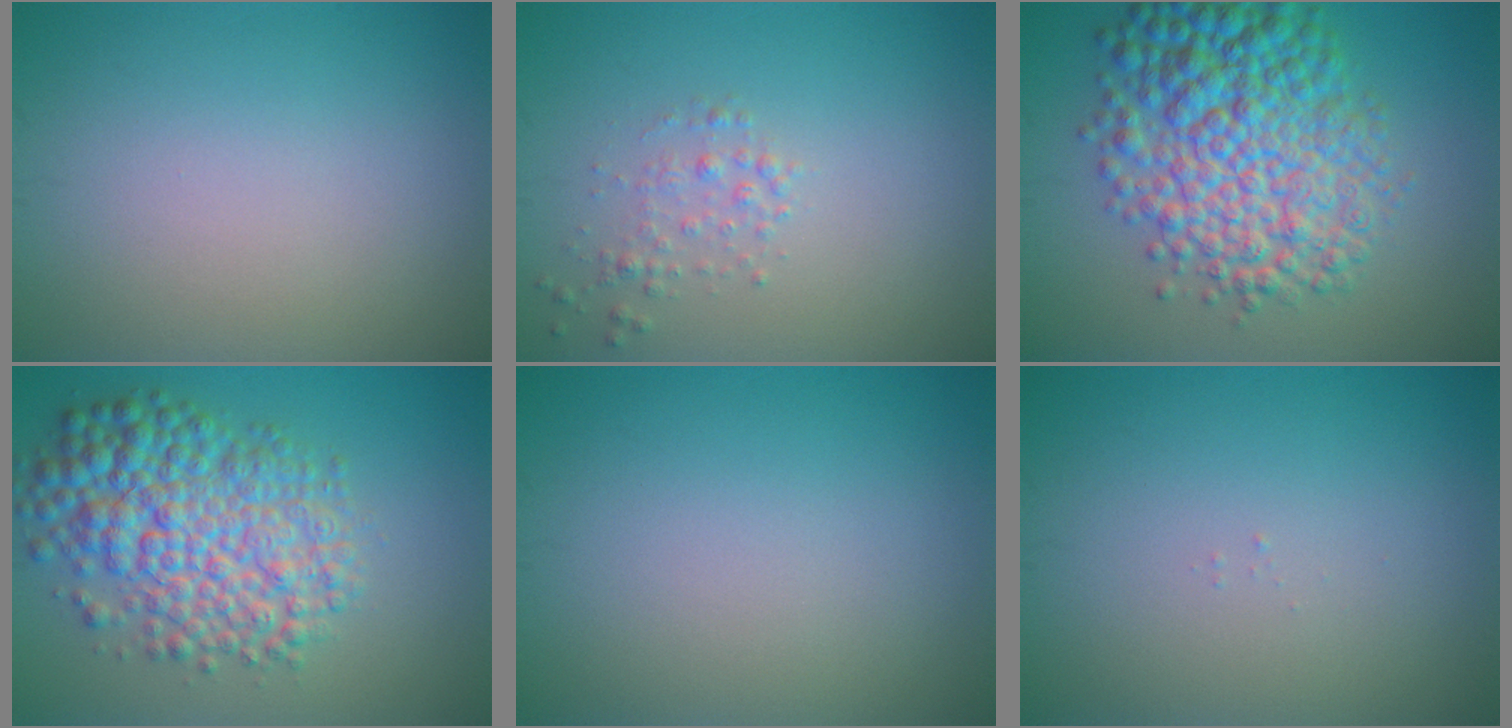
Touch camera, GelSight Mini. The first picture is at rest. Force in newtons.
{"total": 1.4, "press": 1.4, "slide": 0.1}
{"total": 9.7, "press": 9.7, "slide": 0.1}
{"total": 8.1, "press": 8.1, "slide": 0.2}
{"total": 0.0}
{"total": 0.0}